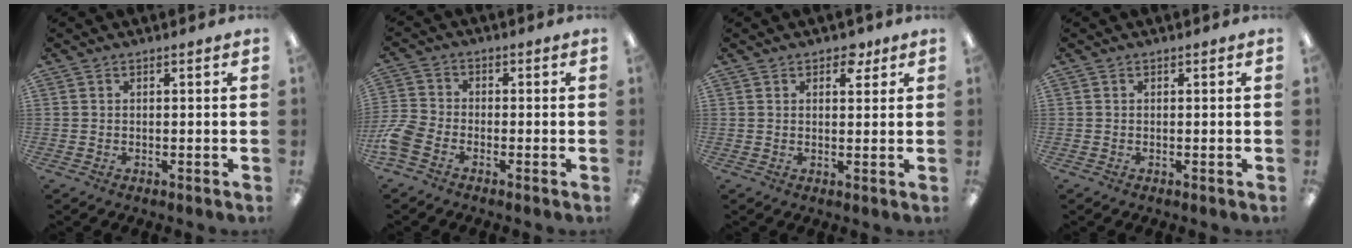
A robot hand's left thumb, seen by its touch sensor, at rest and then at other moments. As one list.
[{"total": 6.1, "force": [-3.0, 4.0, 3.5], "torque": [-0.084, 0.011, -0.058]}, {"total": 3.9, "force": [2.5, 2.3, 1.9], "torque": [-0.009, -0.007, 0.038]}, {"total": 0.0}]